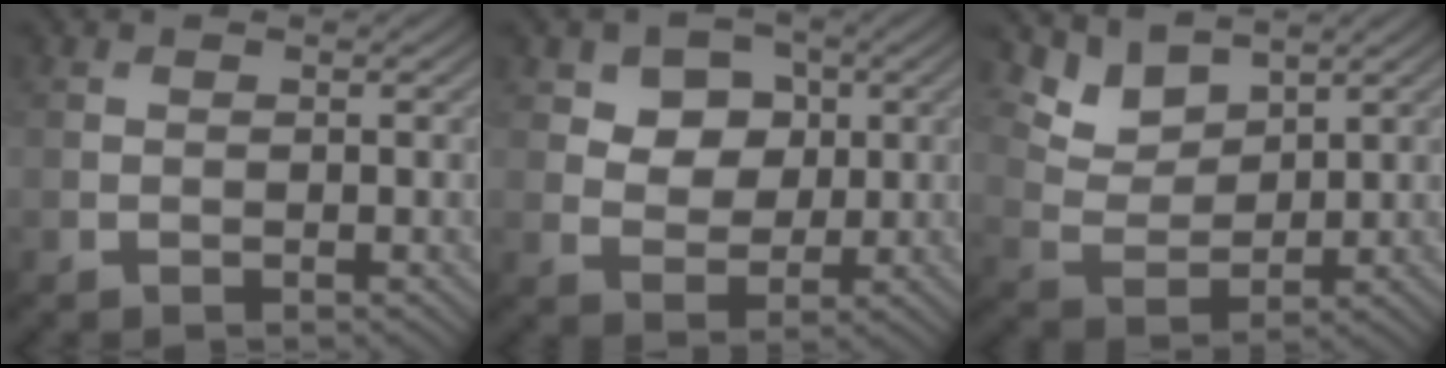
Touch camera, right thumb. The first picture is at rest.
{"total": 5.9, "force": [2.4, 4.5, 3.0], "torque": [-0.074, -0.011, 0.050]}
{"total": 5.4, "force": [4.4, 2.3, 2.1], "torque": [-0.062, -0.007, 0.089]}